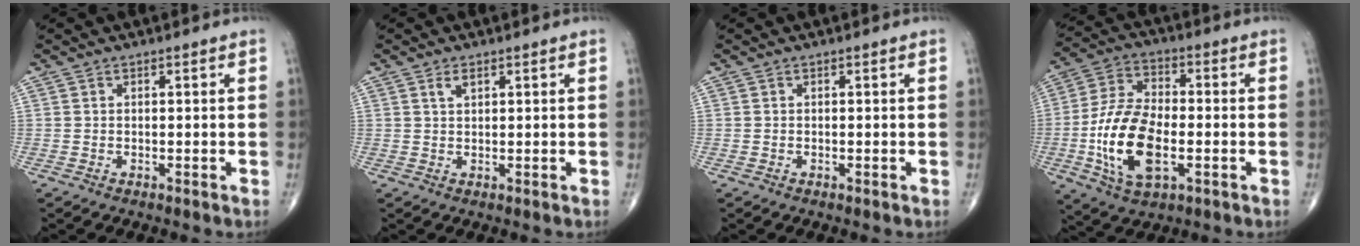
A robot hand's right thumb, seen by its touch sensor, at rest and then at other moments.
{"total": 1.7, "force": [1.0, 0.8, 1.1], "torque": [-0.019, -0.001, 0.020]}
{"total": 0.0}
{"total": 16.1, "force": [-3.5, 8.3, 13.4], "torque": [-0.262, 0.011, -0.062]}